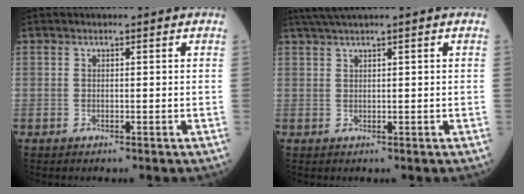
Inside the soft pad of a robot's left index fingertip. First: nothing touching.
{"total": 2.6, "force": [2.0, -0.7, 1.5], "torque": [-0.037, 0.013, 0.045]}